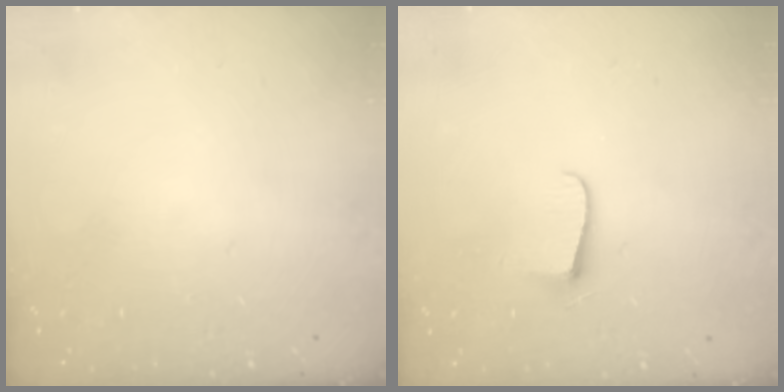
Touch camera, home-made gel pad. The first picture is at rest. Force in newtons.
{"total": 5.6, "press": 5.6, "slide": 0.7}